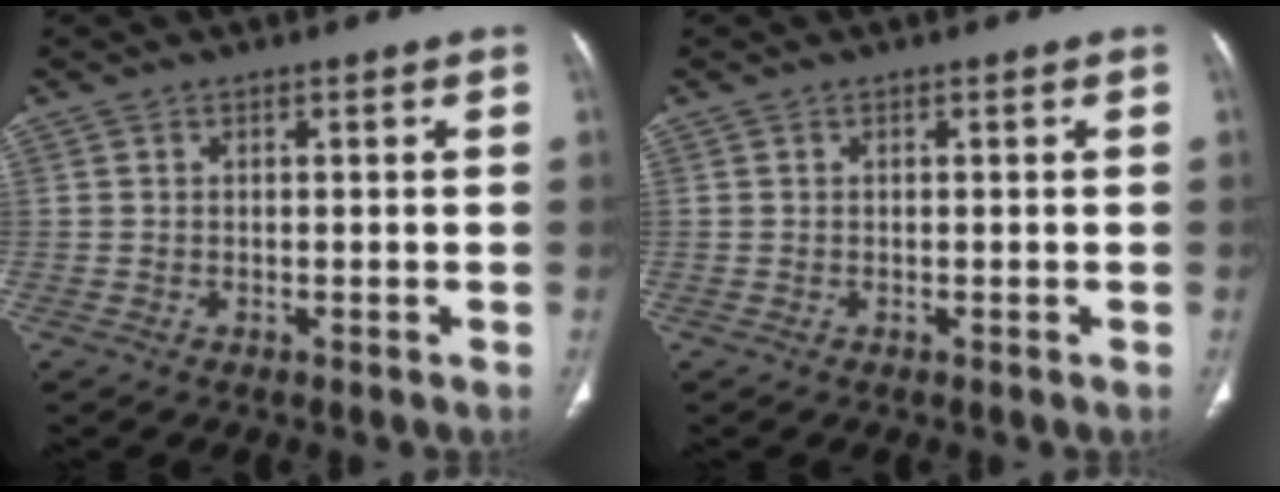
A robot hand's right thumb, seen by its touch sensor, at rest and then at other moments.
{"total": 0.0}